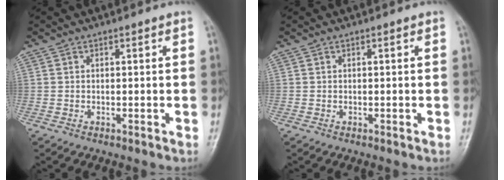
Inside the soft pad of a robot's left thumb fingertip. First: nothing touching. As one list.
[{"total": 0.0}]